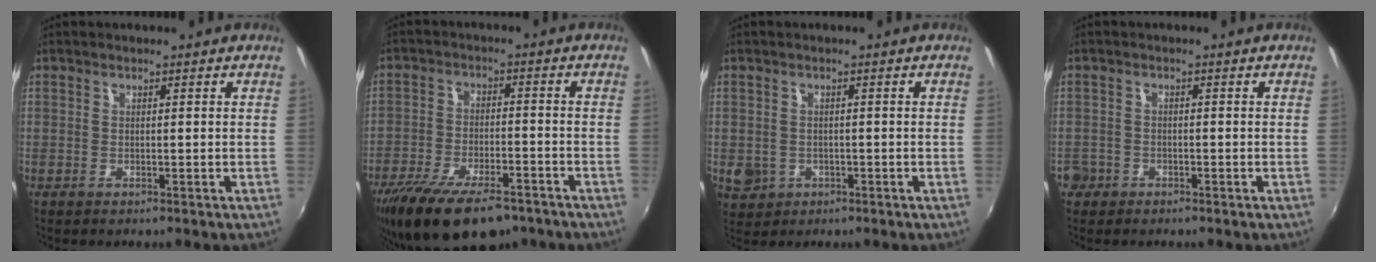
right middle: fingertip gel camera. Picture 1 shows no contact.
{"total": 16.8, "force": [-12.3, 6.1, 9.7], "torque": [-0.198, -0.040, -0.198]}
{"total": 4.4, "force": [-1.1, 3.9, 1.6], "torque": [-0.037, -0.003, -0.010]}
{"total": 3.7, "force": [-2.2, 2.9, 0.7], "torque": [-0.029, 0.002, -0.042]}